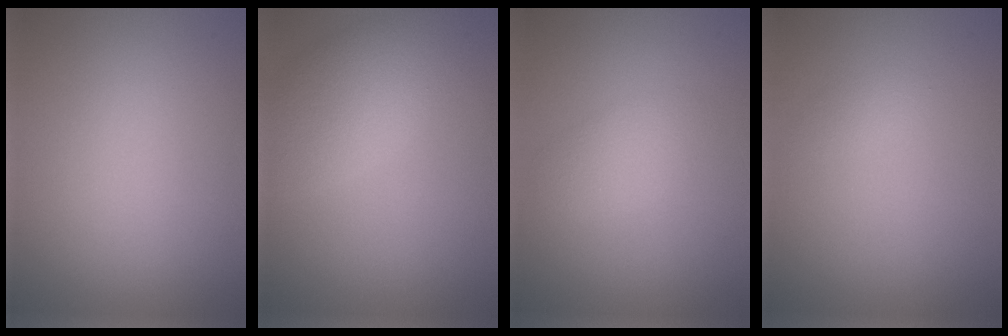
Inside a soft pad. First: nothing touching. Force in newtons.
{"total": 4.9, "press": 4.9, "slide": 0.3}
{"total": 2.0, "press": 2.0, "slide": 0.1}
{"total": 0.6, "press": 0.6, "slide": 0.0}